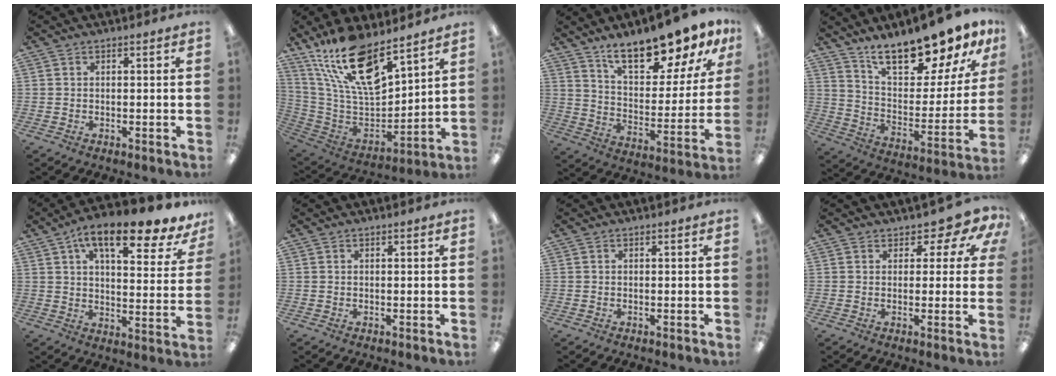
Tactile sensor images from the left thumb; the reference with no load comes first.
{"total": 20.3, "force": [14.1, 7.2, 12.6], "torque": [-0.242, -0.091, 0.249]}
{"total": 17.3, "force": [14.2, 5.2, 8.4], "torque": [-0.142, -0.089, 0.245]}
{"total": 18.3, "force": [15.7, 4.8, 8.0], "torque": [-0.130, -0.115, 0.270]}
{"total": 14.6, "force": [9.5, 4.8, 9.9], "torque": [-0.150, -0.045, 0.154]}
{"total": 0.0}
{"total": 0.0}
{"total": 5.2, "force": [2.6, 3.3, 3.1], "torque": [-0.035, -0.014, 0.043]}